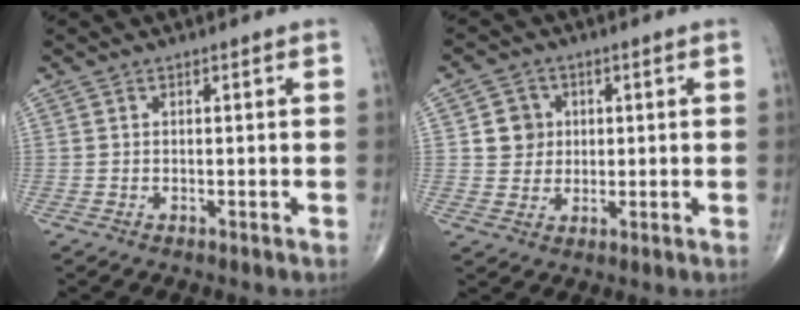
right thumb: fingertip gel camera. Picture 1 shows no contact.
{"total": 5.3, "force": [1.1, 4.9, 1.5], "torque": [0.003, 0.001, 0.016]}